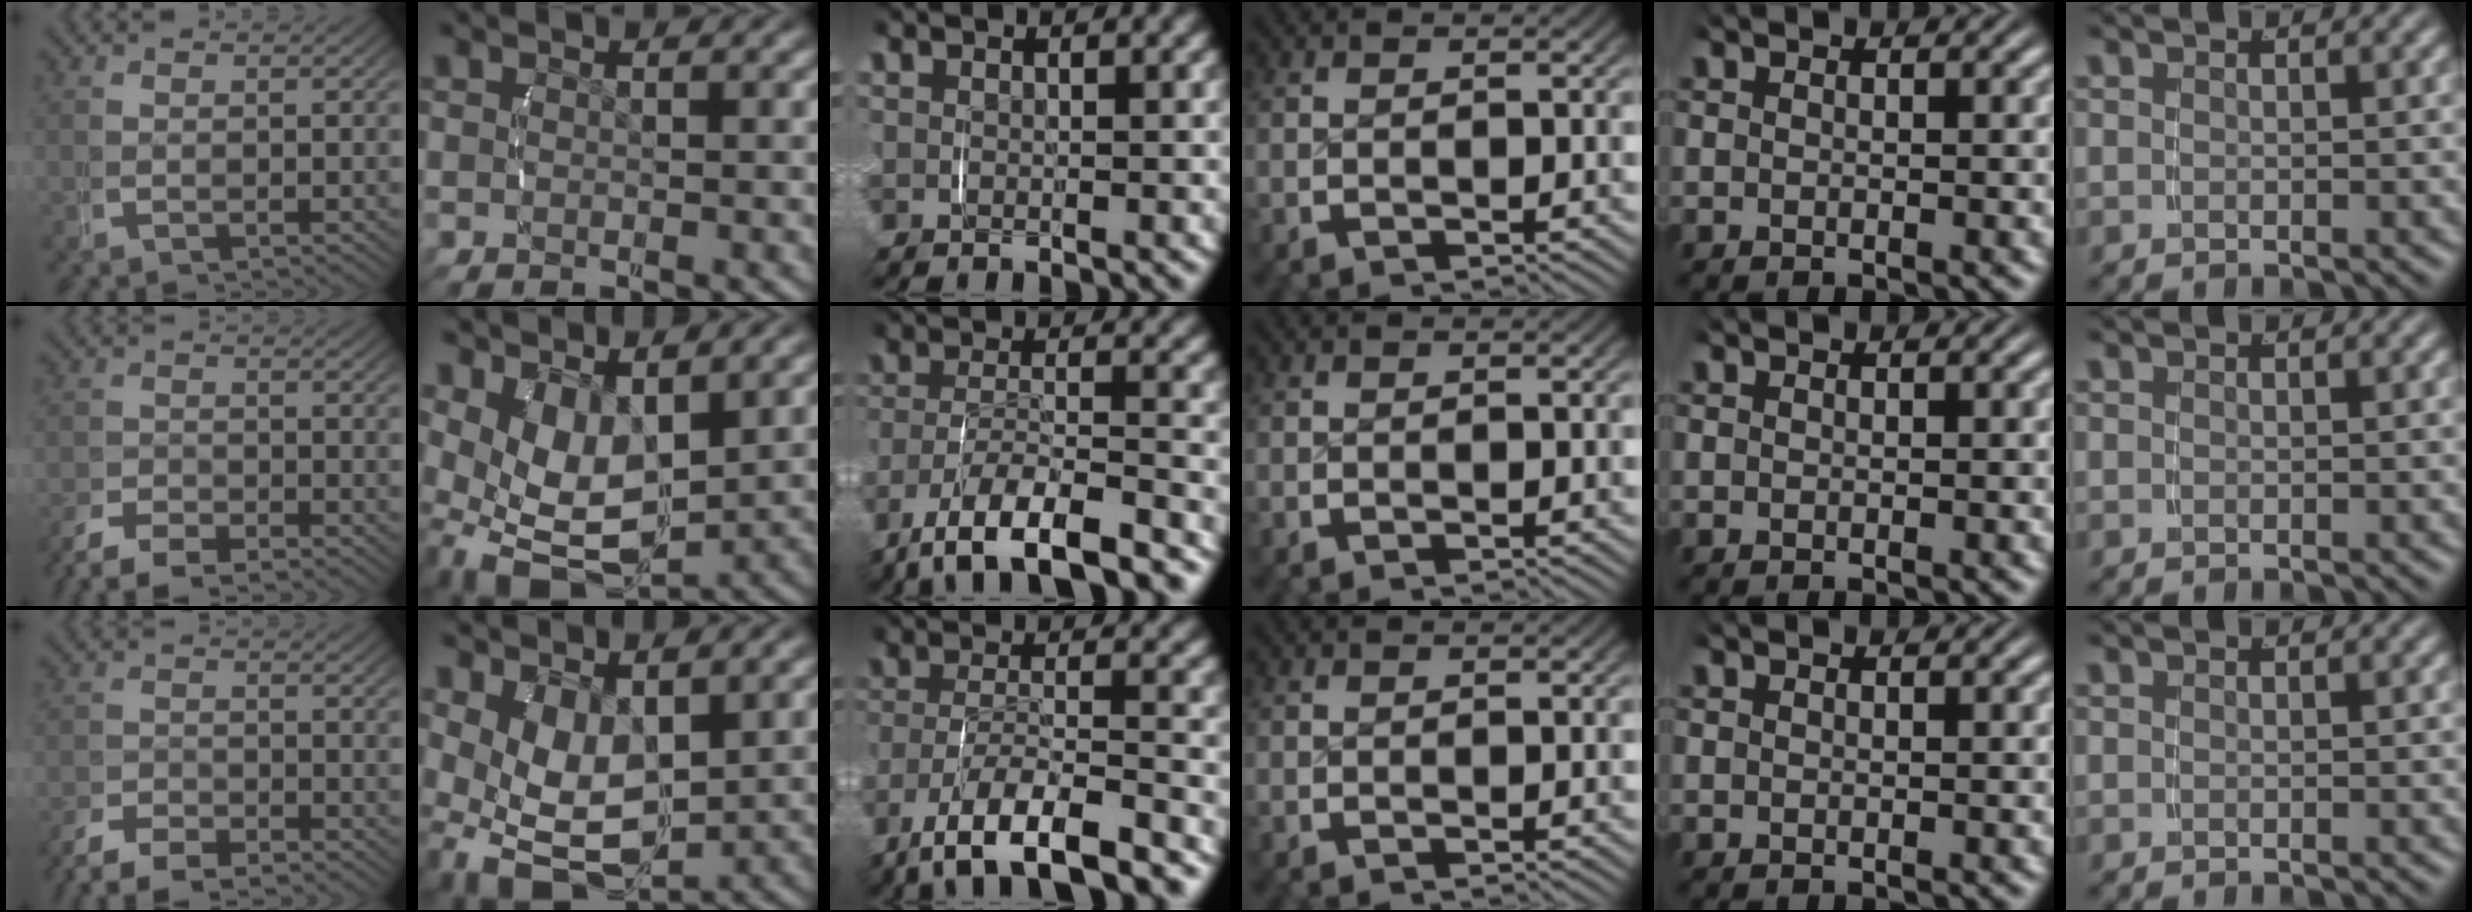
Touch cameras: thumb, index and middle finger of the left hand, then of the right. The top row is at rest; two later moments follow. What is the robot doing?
{"motion": "lift_and_place", "object": "toothpaste"}